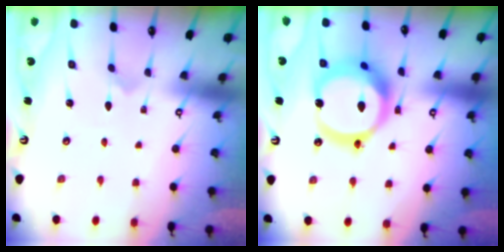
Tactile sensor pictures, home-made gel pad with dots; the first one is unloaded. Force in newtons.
{"total": 19.8, "press": 19.7, "slide": 2.6}